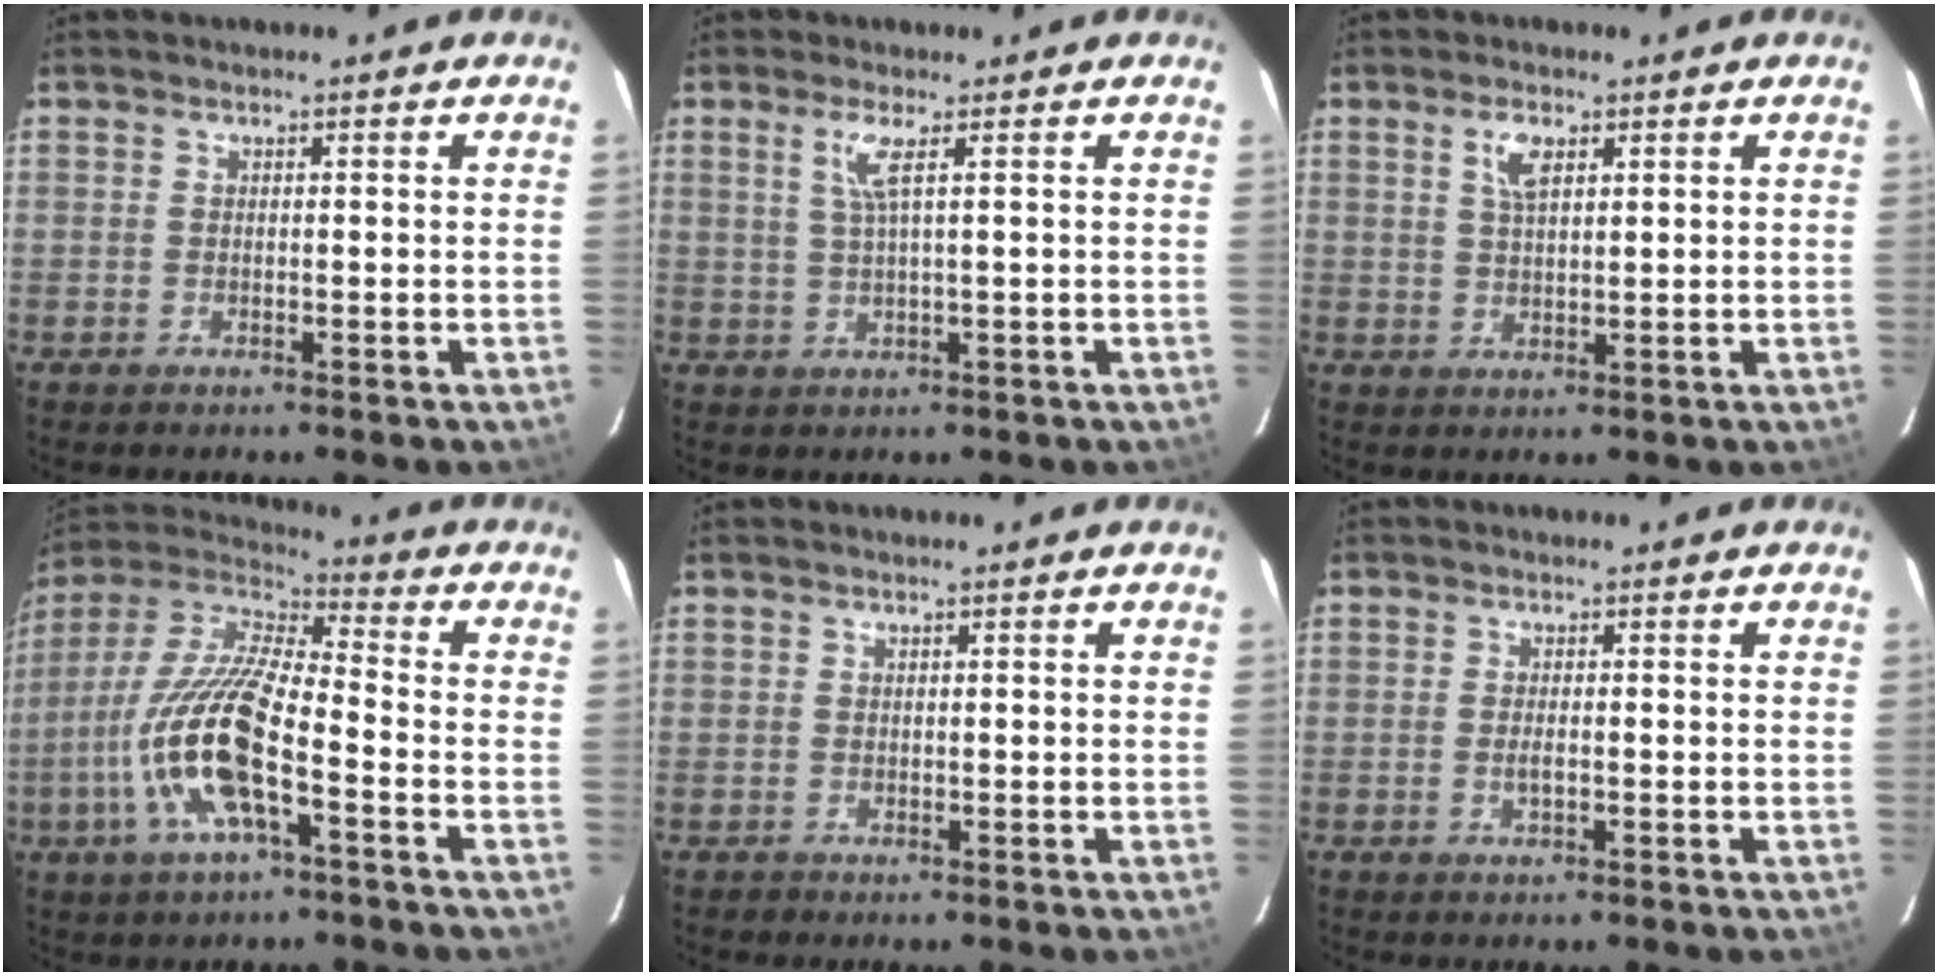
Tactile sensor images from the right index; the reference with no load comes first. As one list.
[{"total": 3.2, "force": [1.3, -0.5, 2.9], "torque": [-0.057, -0.001, 0.029]}, {"total": 3.8, "force": [1.8, 1.6, 2.9], "torque": [-0.055, 0.005, 0.035]}, {"total": 17.3, "force": [-6.1, 4.6, 15.5], "torque": [-0.317, -0.011, -0.129]}, {"total": 0.9, "force": [-0.2, 0.9, -0.1], "torque": [0.000, 0.004, 0.001]}, {"total": 1.4, "force": [-0.4, 0.4, 1.3], "torque": [-0.026, -0.002, -0.006]}]